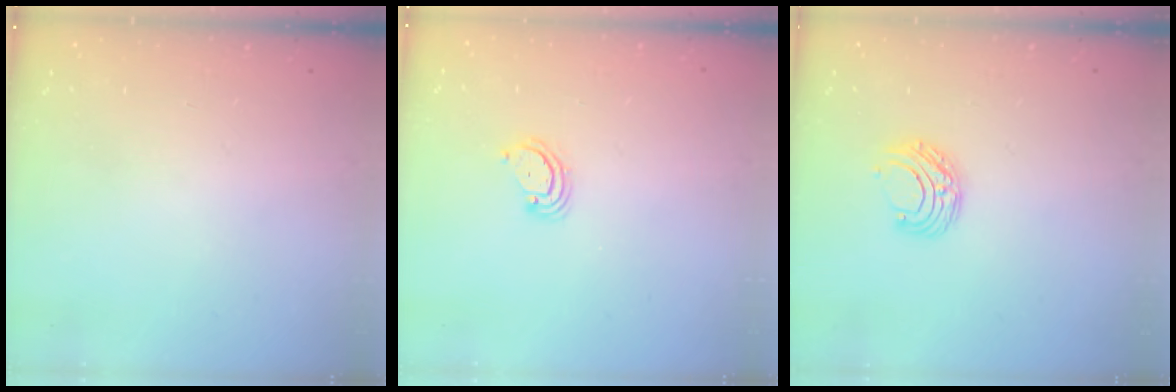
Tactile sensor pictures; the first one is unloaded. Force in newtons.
{"total": 2.9, "press": 2.9, "slide": 0.3}
{"total": 6.4, "press": 6.3, "slide": 0.6}